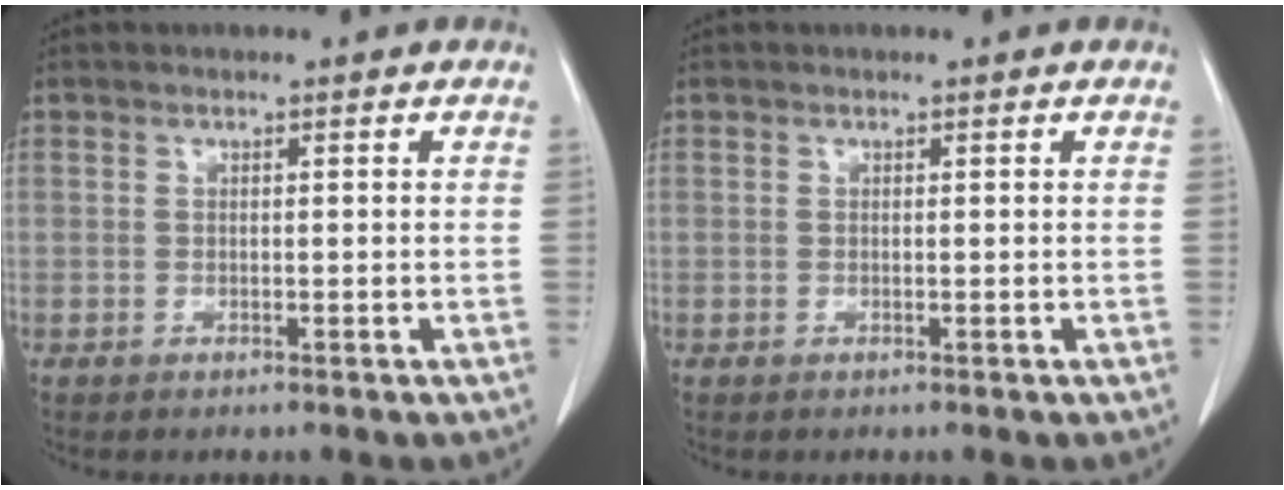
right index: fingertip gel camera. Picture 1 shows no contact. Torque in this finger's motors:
{"motor_torque": [0.00, 0.05, -0.03, 0.01]}